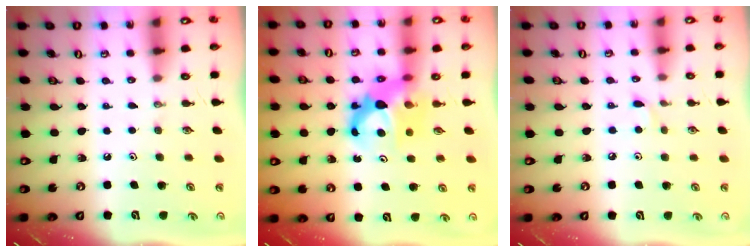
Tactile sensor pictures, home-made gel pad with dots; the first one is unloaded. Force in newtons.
{"total": 8.3, "press": 8.2, "slide": 0.5}
{"total": 4.3, "press": 4.3, "slide": 0.5}